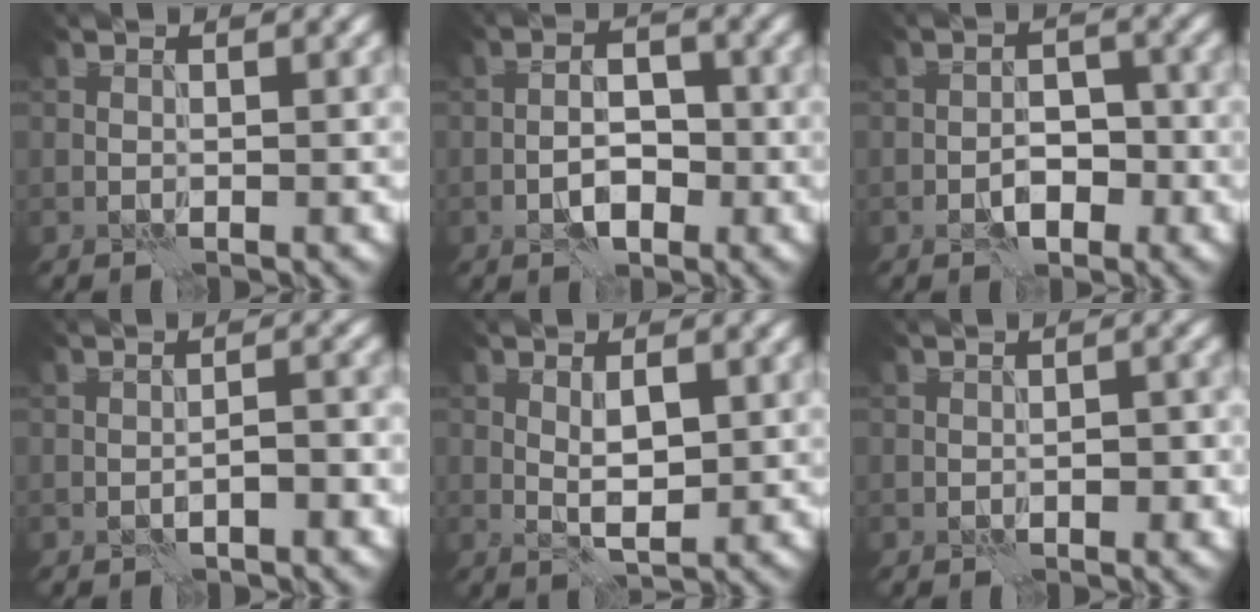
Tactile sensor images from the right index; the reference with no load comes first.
{"total": 3.4, "force": [-1.5, 1.7, 2.5], "torque": [-0.039, 0.008, -0.030]}
{"total": 3.1, "force": [-1.5, 1.6, 2.2], "torque": [-0.028, 0.006, -0.027]}
{"total": 1.9, "force": [-1.0, 0.4, 1.6], "torque": [-0.021, 0.011, -0.017]}
{"total": 2.6, "force": [0.5, 0.9, 2.3], "torque": [-0.046, -0.004, 0.011]}
{"total": 1.7, "force": [-0.6, 0.7, 1.5], "torque": [-0.019, 0.005, -0.010]}